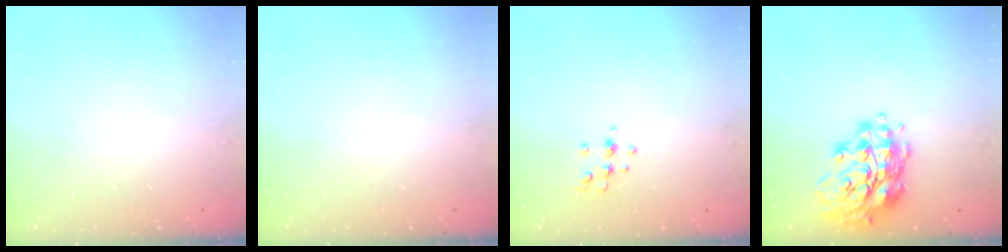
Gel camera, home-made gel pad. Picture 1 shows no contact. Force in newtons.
{"total": 0.0}
{"total": 7.0, "press": 7.0, "slide": 0.6}
{"total": 16.1, "press": 15.9, "slide": 2.1}